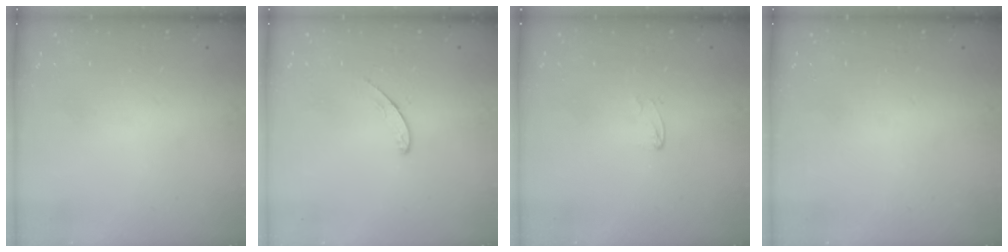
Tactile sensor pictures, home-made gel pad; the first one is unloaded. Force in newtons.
{"total": 5.0, "press": 4.9, "slide": 0.4}
{"total": 3.4, "press": 3.4, "slide": 0.3}
{"total": 0.0}